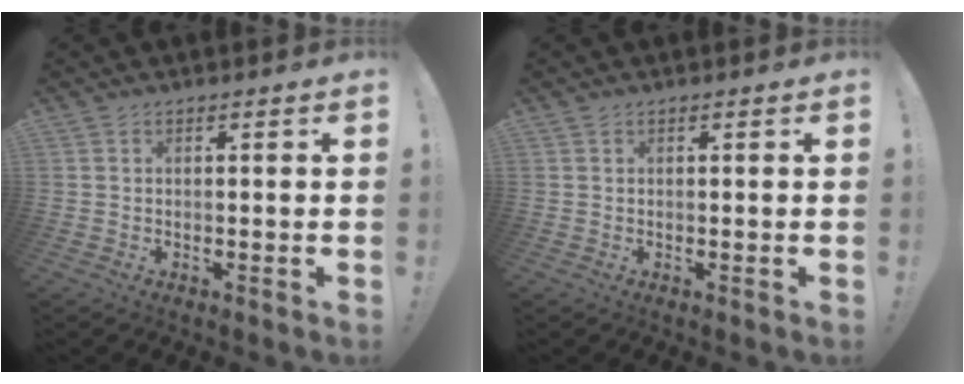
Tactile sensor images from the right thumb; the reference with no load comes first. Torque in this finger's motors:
{"motor_torque": [-0.03, 0.13, 0.10, -0.06, 0.00]}